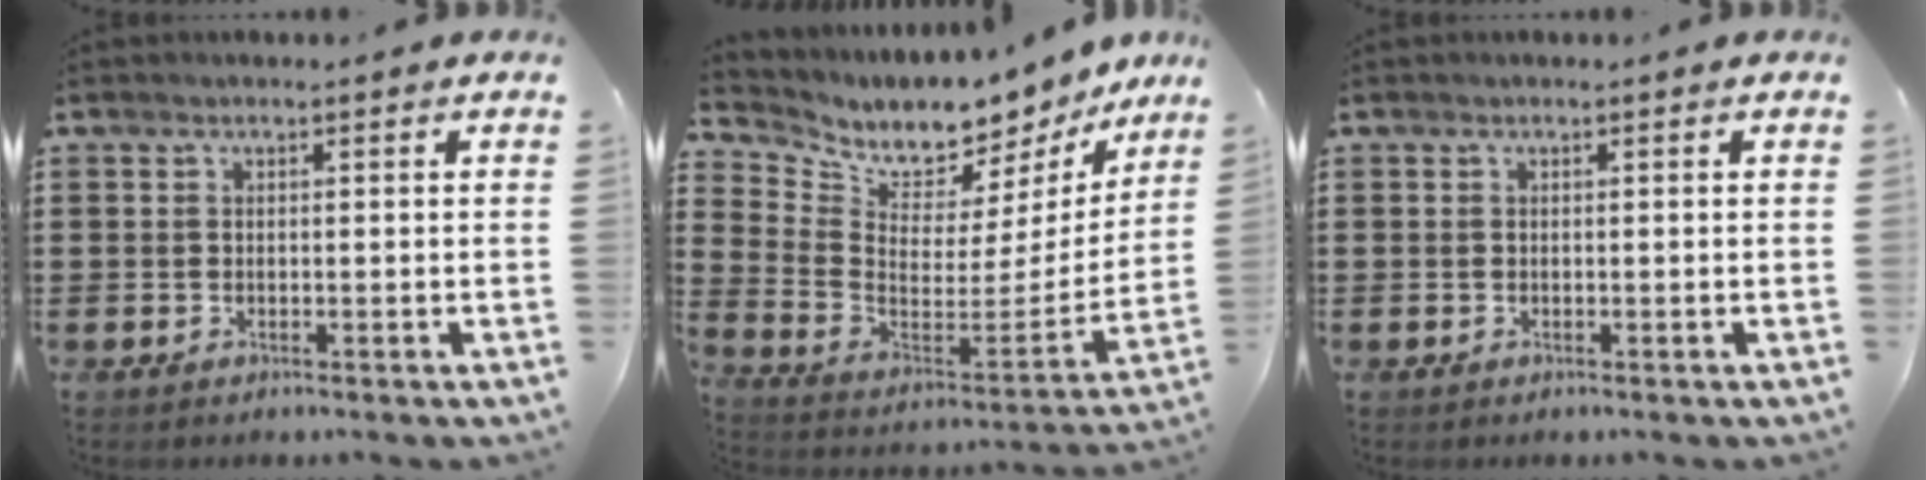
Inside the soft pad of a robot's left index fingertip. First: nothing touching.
{"total": 6.2, "force": [5.9, 2.1, 0.4], "torque": [-0.043, -0.066, 0.099]}
{"total": 0.0}